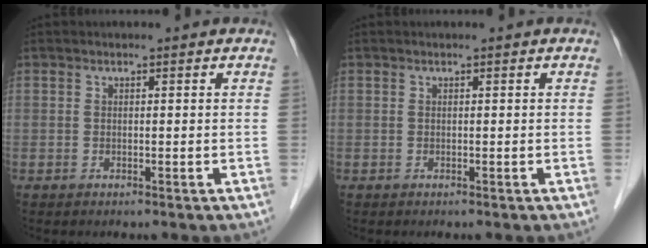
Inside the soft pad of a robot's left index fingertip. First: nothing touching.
{"total": 0.0}